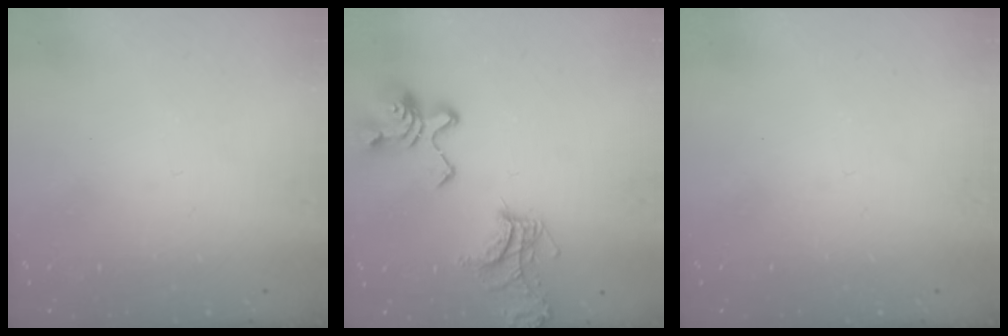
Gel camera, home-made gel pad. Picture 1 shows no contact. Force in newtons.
{"total": 13.8, "press": 13.6, "slide": 2.0}
{"total": 0.0}